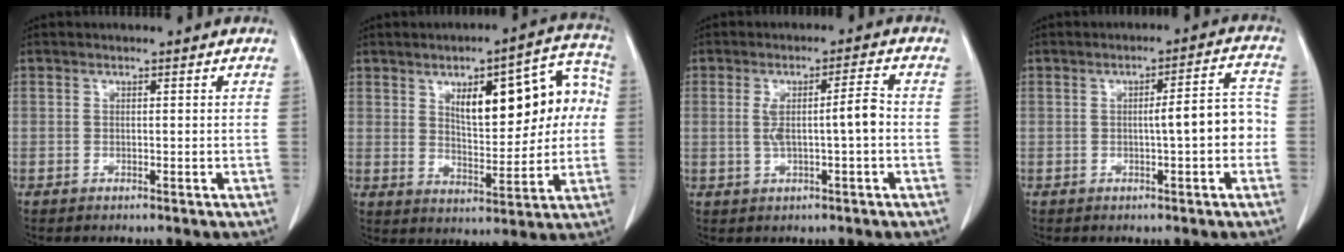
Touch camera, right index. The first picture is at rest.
{"total": 14.7, "force": [3.3, 5.6, 13.2], "torque": [-0.170, 0.037, 0.053]}
{"total": 5.4, "force": [-0.3, 0.3, 5.4], "torque": [-0.096, 0.012, 0.001]}
{"total": 6.1, "force": [-0.9, 0.9, 6.0], "torque": [-0.081, 0.022, -0.013]}